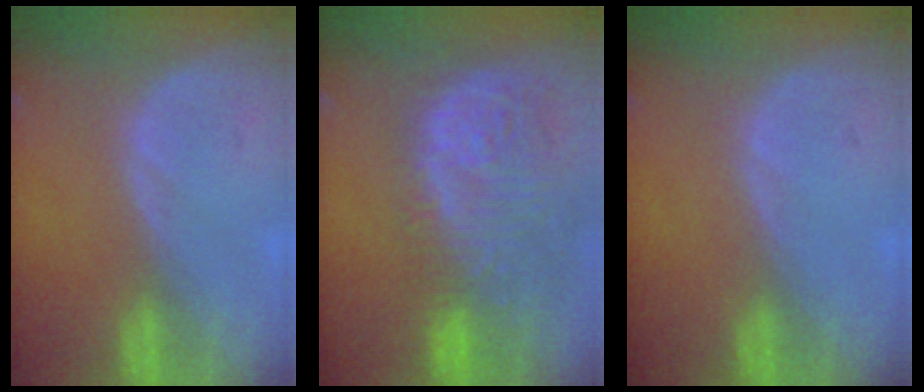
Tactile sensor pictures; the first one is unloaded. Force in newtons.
{"total": 14.4, "press": 11.8, "slide": 8.2}
{"total": 0.0}